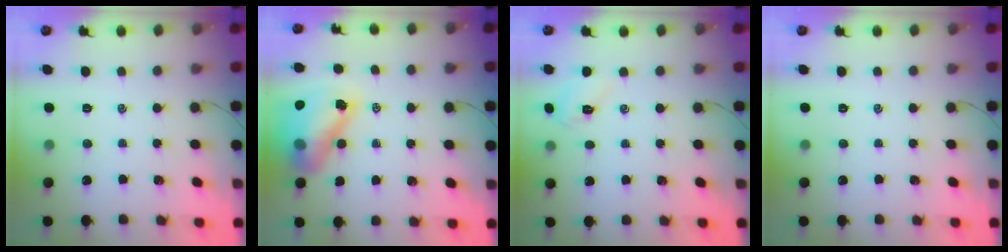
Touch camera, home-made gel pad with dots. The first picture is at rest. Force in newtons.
{"total": 14.0, "press": 13.4, "slide": 3.9}
{"total": 3.9, "press": 3.7, "slide": 1.1}
{"total": 0.0}